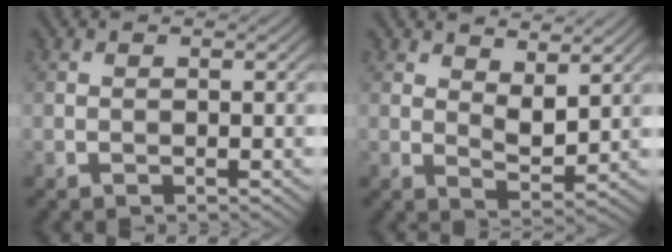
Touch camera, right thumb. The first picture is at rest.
{"total": 4.7, "force": [3.0, 1.9, 3.1], "torque": [-0.056, -0.007, 0.053]}